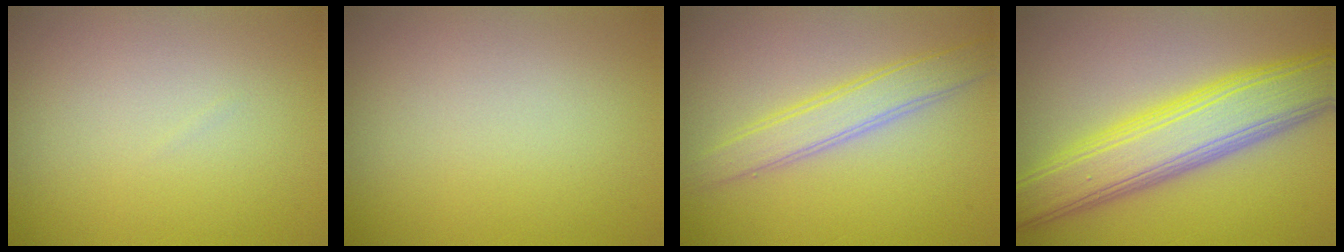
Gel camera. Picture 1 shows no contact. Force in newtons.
{"total": 0.0}
{"total": 3.4, "press": 3.4, "slide": 0.1}
{"total": 8.6, "press": 8.6, "slide": 0.6}